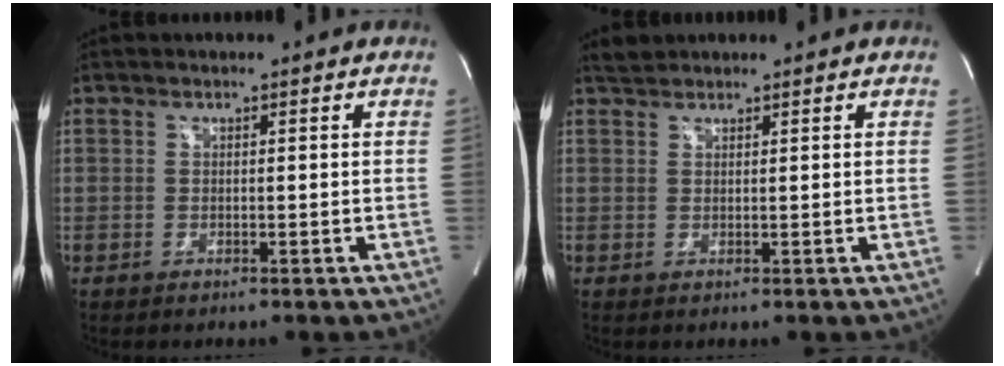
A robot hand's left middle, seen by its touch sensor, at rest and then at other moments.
{"total": 1.6, "force": [1.6, 0.3, 0.0], "torque": [-0.010, 0.010, 0.032]}